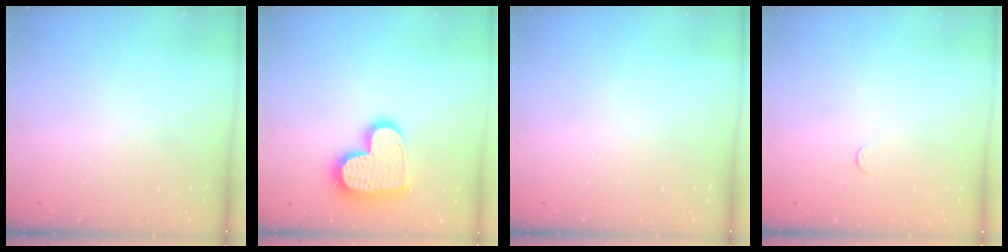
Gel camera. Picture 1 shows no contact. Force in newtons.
{"total": 16.1, "press": 16.0, "slide": 1.2}
{"total": 0.0}
{"total": 2.7, "press": 2.7, "slide": 0.4}